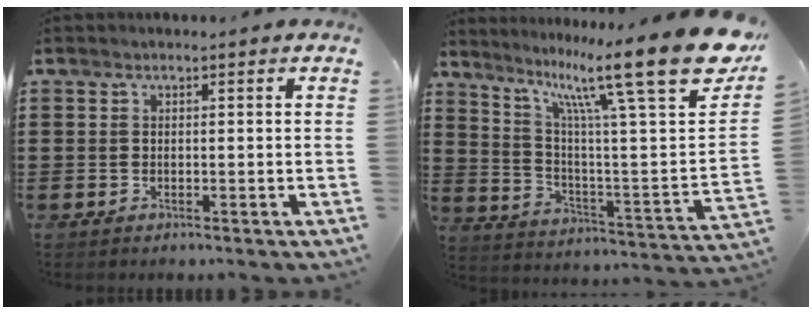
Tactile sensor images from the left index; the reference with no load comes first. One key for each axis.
{"total": 18.2, "fx": 12.0, "fy": 1.7, "fz": 13.7, "tx": -0.254, "ty": -0.073, "tz": 0.183}